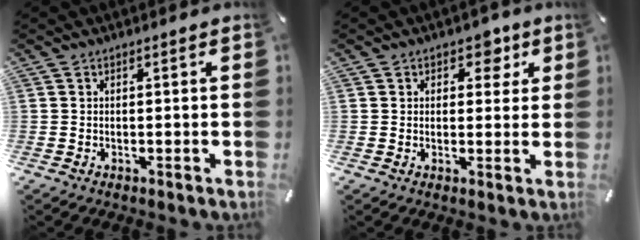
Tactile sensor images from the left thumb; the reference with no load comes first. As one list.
[{"total": 5.1, "force": [2.4, 3.8, 2.4], "torque": [-0.009, -0.006, 0.033]}]